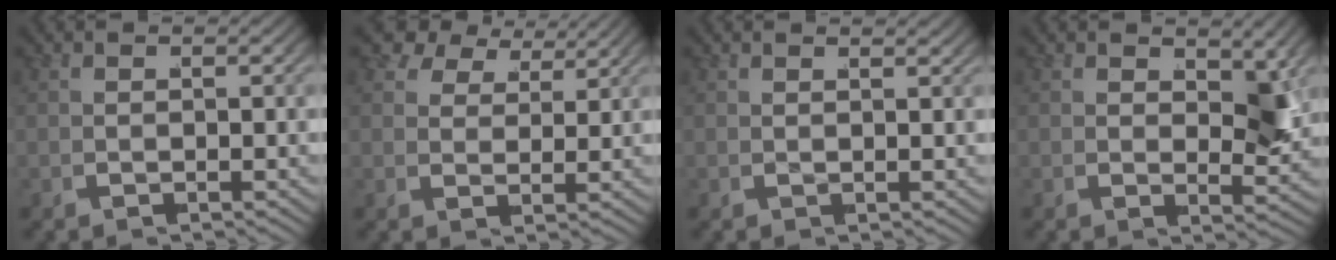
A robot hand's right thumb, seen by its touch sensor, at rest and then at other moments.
{"total": 4.1, "force": [3.3, 1.7, 1.6], "torque": [-0.031, 0.009, 0.050]}
{"total": 1.1, "force": [1.1, -0.2, 0.1], "torque": [0.004, 0.002, 0.017]}
{"total": 2.4, "force": [1.5, 0.9, 1.7], "torque": [-0.018, -0.010, 0.028]}